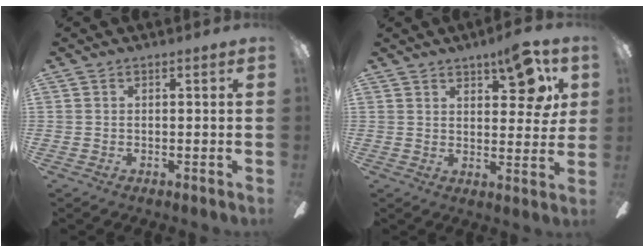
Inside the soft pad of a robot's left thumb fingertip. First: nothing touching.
{"total": 9.7, "force": [6.0, 3.9, 6.5], "torque": [-0.072, -0.026, 0.098]}